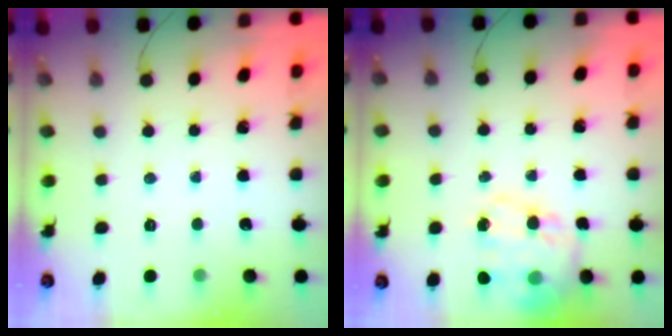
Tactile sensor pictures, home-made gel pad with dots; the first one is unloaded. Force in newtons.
{"total": 16.8, "press": 16.4, "slide": 3.8}